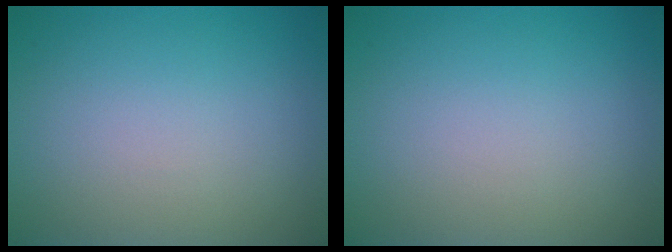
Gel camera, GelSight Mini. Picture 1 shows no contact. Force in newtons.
{"total": 0.0}